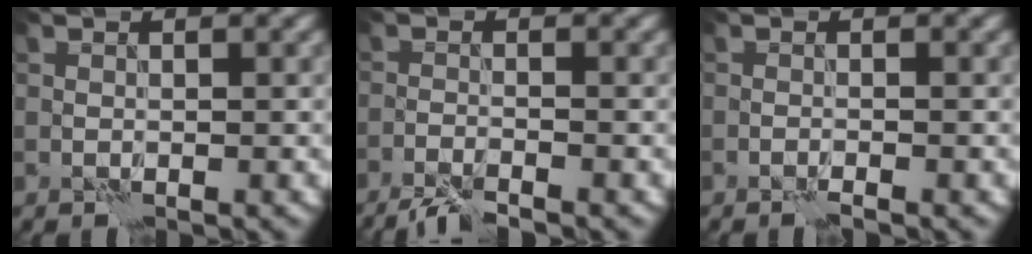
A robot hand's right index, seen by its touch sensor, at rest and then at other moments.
{"total": 3.4, "force": [-2.9, 0.3, 1.7], "torque": [-0.033, -0.012, -0.058]}
{"total": 0.8, "force": [-0.6, -0.2, 0.4], "torque": [-0.011, 0.004, -0.014]}